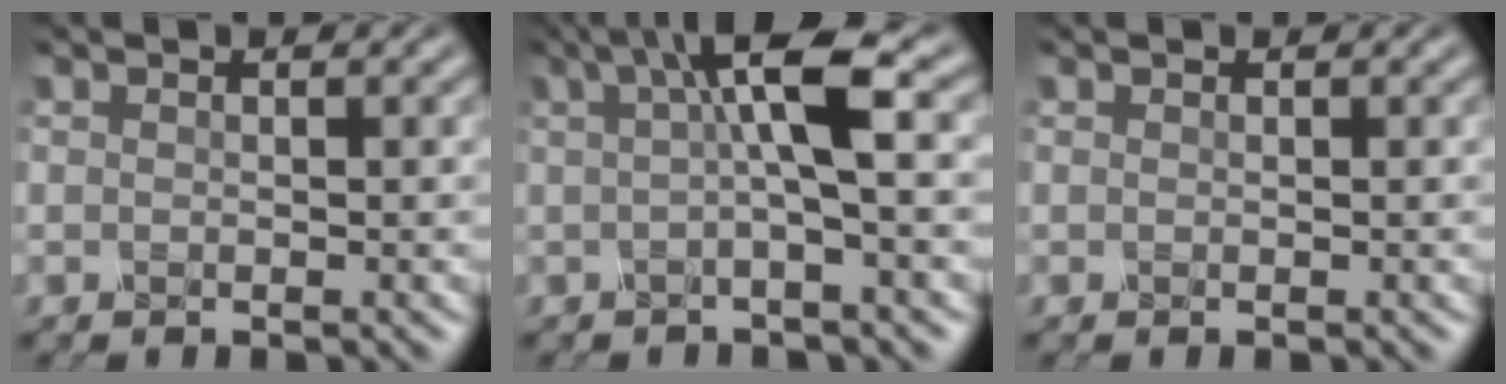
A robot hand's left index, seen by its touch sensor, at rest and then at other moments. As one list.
[{"total": 5.6, "force": [1.0, 0.9, 5.5], "torque": [-0.090, 0.013, 0.010]}, {"total": 0.0}]